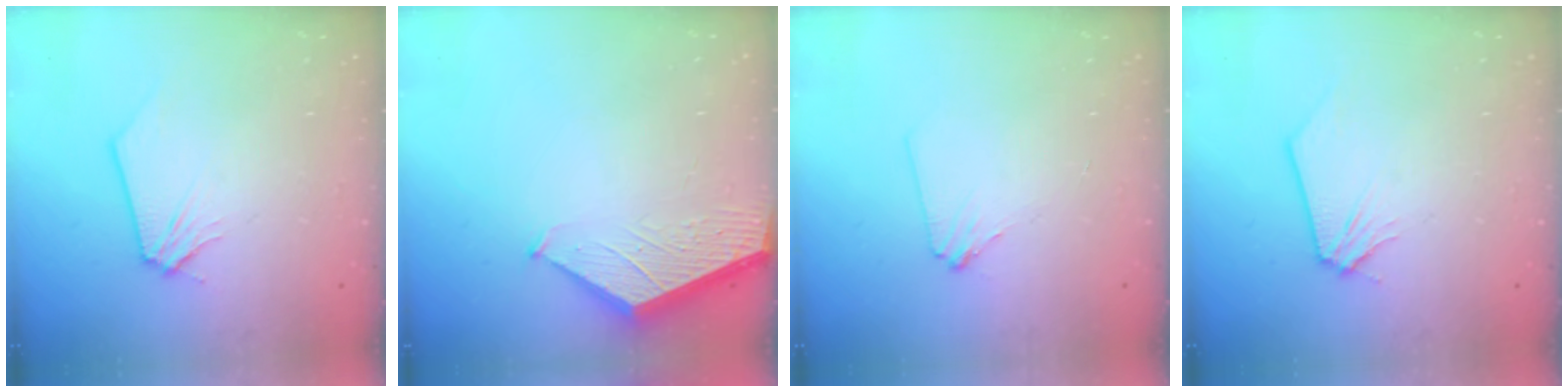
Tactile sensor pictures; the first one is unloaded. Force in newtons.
{"total": 1.5, "press": 1.5, "slide": 0.2}
{"total": 2.3, "press": 2.3, "slide": 0.2}
{"total": 0.0}